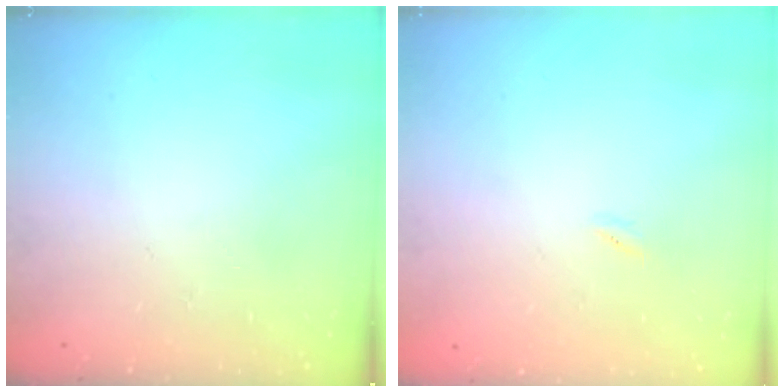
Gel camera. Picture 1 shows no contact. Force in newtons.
{"total": 0.5, "press": 0.3, "slide": 0.4}